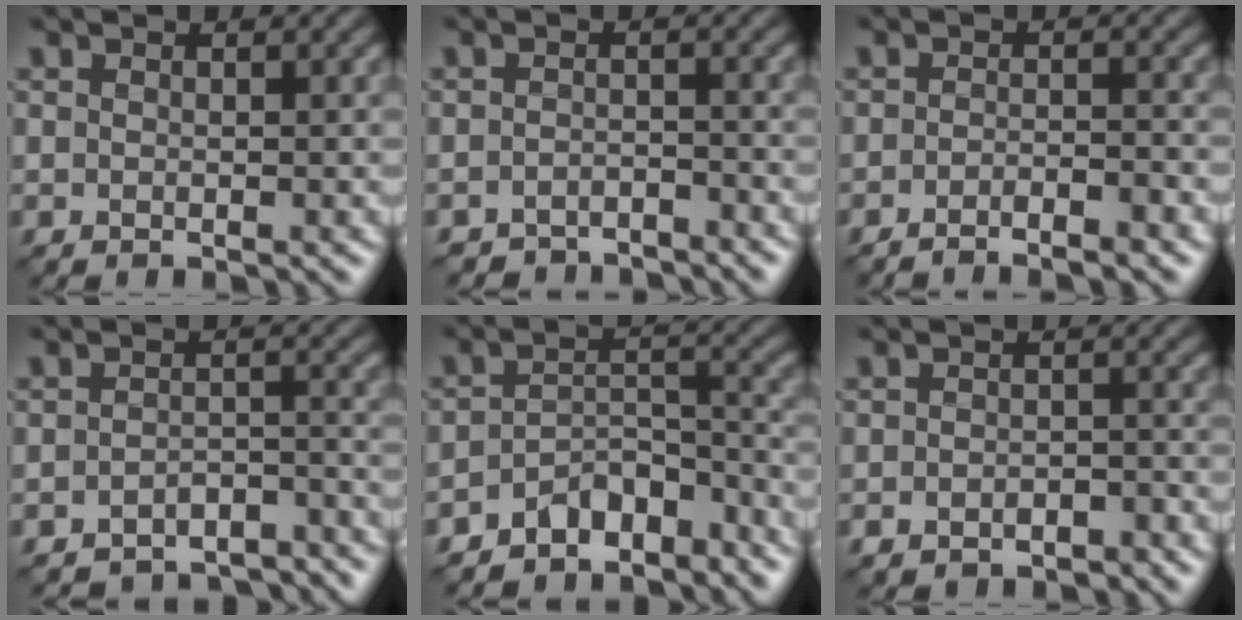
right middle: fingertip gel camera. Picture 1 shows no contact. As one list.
[{"total": 3.0, "force": [-3.0, 0.2, -0.4], "torque": [0.009, 0.003, -0.053]}, {"total": 2.7, "force": [-2.1, 0.1, 1.6], "torque": [-0.029, 0.005, -0.039]}, {"total": 5.6, "force": [-5.4, 1.2, 0.7], "torque": [-0.009, -0.014, -0.074]}, {"total": 6.5, "force": [-5.6, 2.5, 2.0], "torque": [-0.026, -0.007, -0.094]}, {"total": 2.2, "force": [-1.7, 1.1, 0.9], "torque": [-0.016, 0.004, -0.030]}]